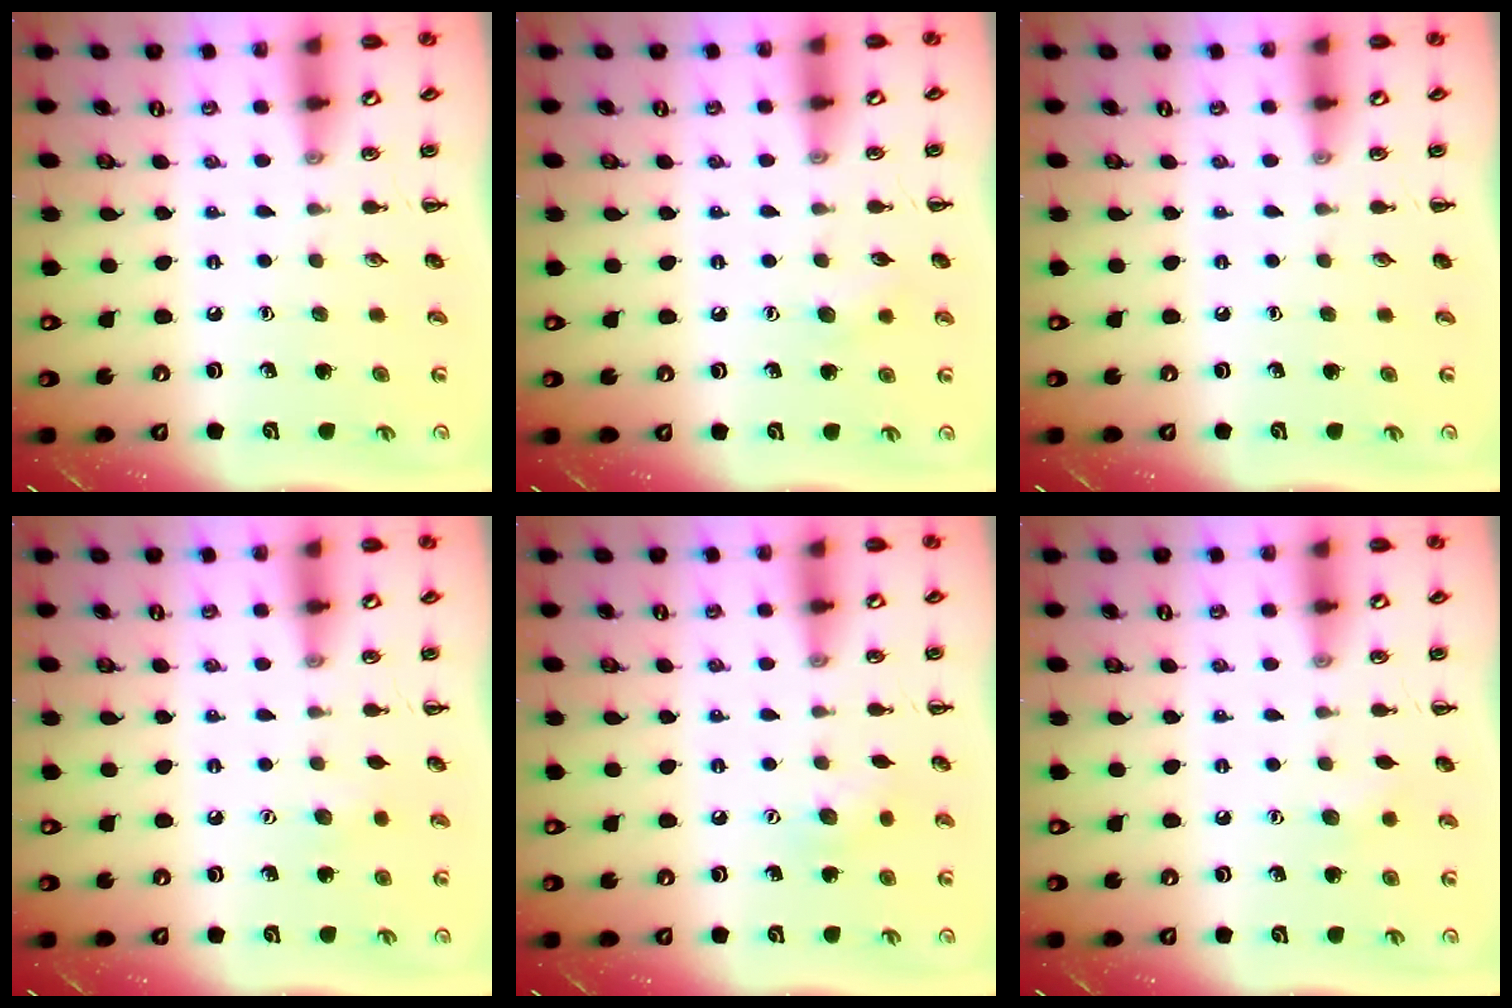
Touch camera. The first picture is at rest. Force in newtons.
{"total": 5.7, "press": 5.5, "slide": 1.3}
{"total": 0.0}
{"total": 2.5, "press": 2.4, "slide": 0.6}
{"total": 5.2, "press": 5.1, "slide": 1.1}
{"total": 5.0, "press": 4.9, "slide": 1.0}